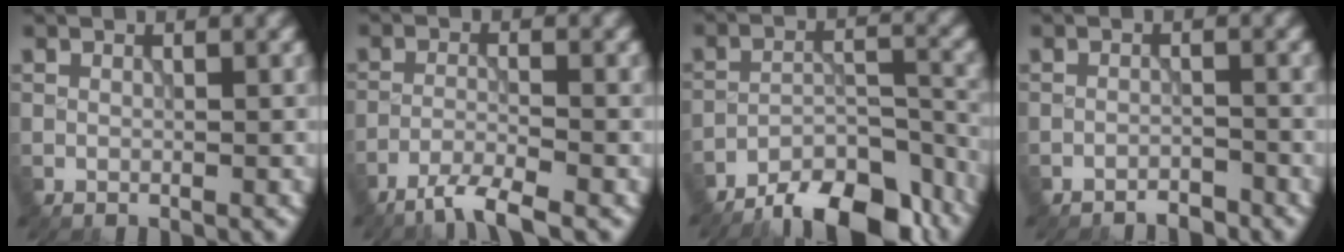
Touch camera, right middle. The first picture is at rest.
{"total": 3.8, "force": [-3.0, 0.4, 2.3], "torque": [-0.042, -0.001, -0.065]}
{"total": 11.1, "force": [-9.2, 3.3, 5.2], "torque": [-0.069, -0.005, -0.146]}
{"total": 1.8, "force": [-1.7, 0.2, 0.4], "torque": [0.000, 0.004, -0.028]}